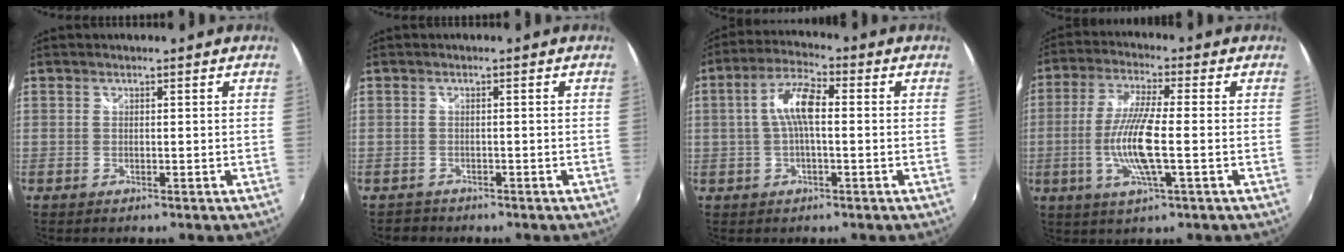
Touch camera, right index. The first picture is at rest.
{"total": 2.1, "force": [-1.7, 1.2, 0.0], "torque": [-0.007, -0.002, -0.028]}
{"total": 7.3, "force": [0.0, 2.3, 6.9], "torque": [-0.141, 0.018, 0.000]}
{"total": 9.1, "force": [-2.0, 1.2, 8.8], "torque": [-0.177, -0.006, -0.040]}